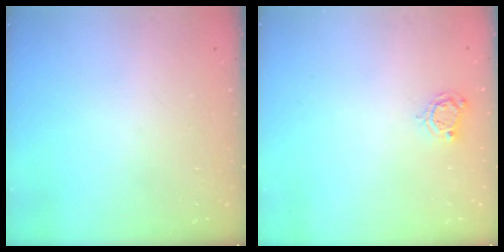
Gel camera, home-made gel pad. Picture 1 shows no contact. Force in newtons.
{"total": 5.0, "press": 5.0, "slide": 0.3}